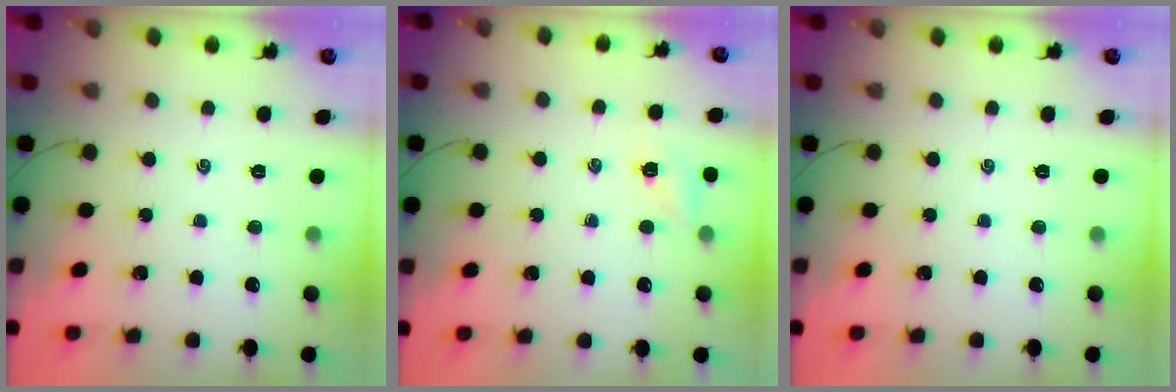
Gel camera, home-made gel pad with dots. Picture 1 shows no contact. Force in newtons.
{"total": 3.7, "press": 3.5, "slide": 1.3}
{"total": 0.0}